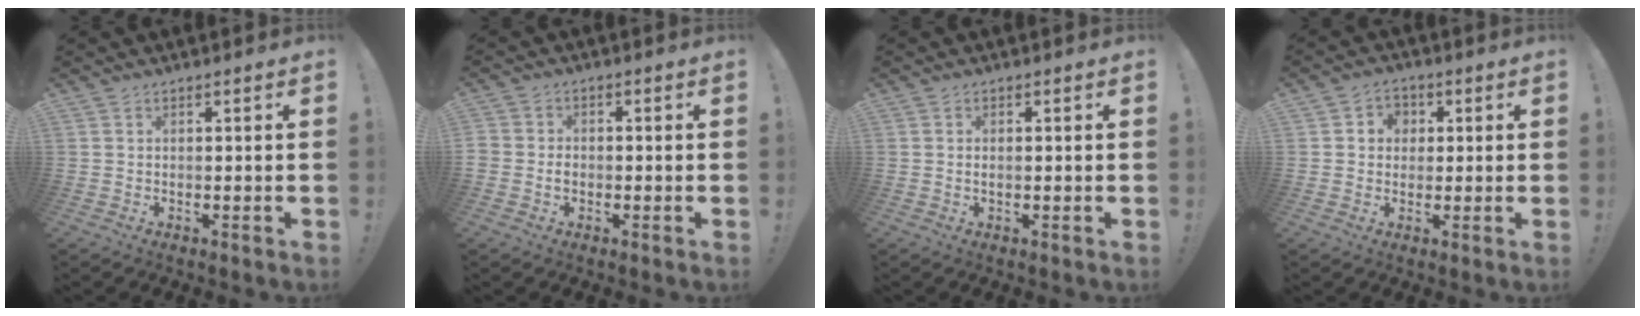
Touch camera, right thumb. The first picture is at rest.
{"total": 2.5, "force": [-1.2, 2.0, 0.9], "torque": [-0.012, 0.005, -0.023]}
{"total": 0.8, "force": [-0.1, 0.3, 0.7], "torque": [-0.019, 0.004, -0.001]}
{"total": 4.6, "force": [0.3, 4.4, 1.5], "torque": [-0.027, 0.006, 0.005]}